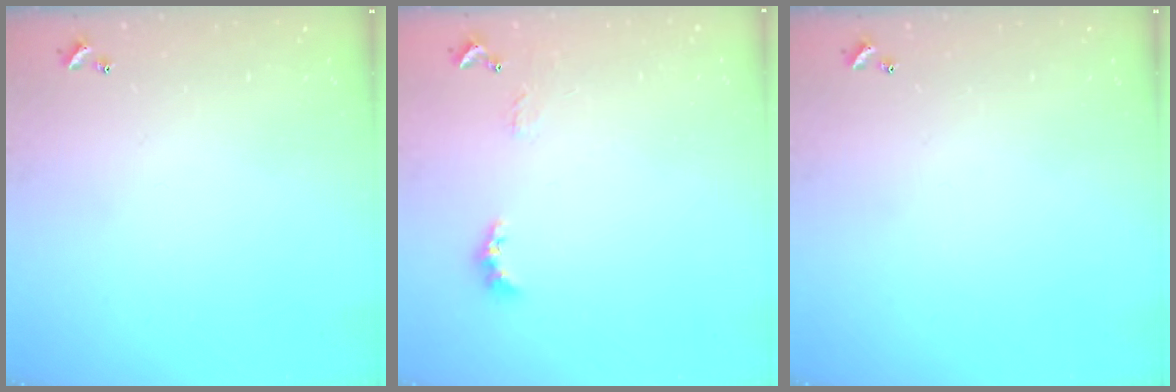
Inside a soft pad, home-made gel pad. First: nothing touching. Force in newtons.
{"total": 2.3, "press": 2.2, "slide": 0.7}
{"total": 0.0}